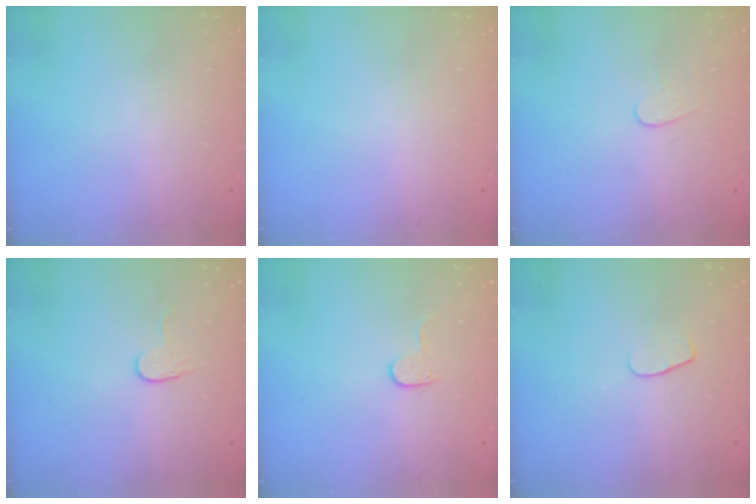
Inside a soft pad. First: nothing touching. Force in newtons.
{"total": 0.0}
{"total": 3.4, "press": 3.4, "slide": 0.3}
{"total": 3.8, "press": 3.8, "slide": 0.3}
{"total": 3.9, "press": 3.9, "slide": 0.4}
{"total": 5.4, "press": 5.4, "slide": 0.5}